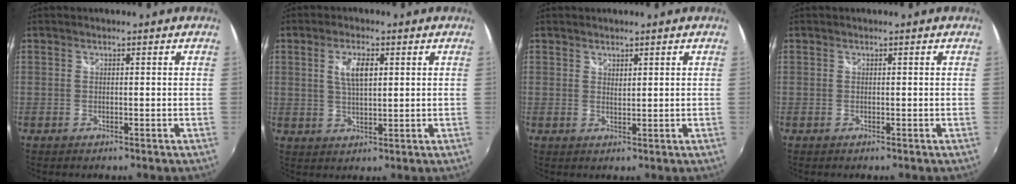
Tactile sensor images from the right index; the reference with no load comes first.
{"total": 5.3, "force": [1.6, 2.0, 4.6], "torque": [-0.086, 0.003, 0.031]}
{"total": 1.3, "force": [1.1, 0.4, 0.5], "torque": [-0.006, 0.000, 0.019]}
{"total": 0.0}